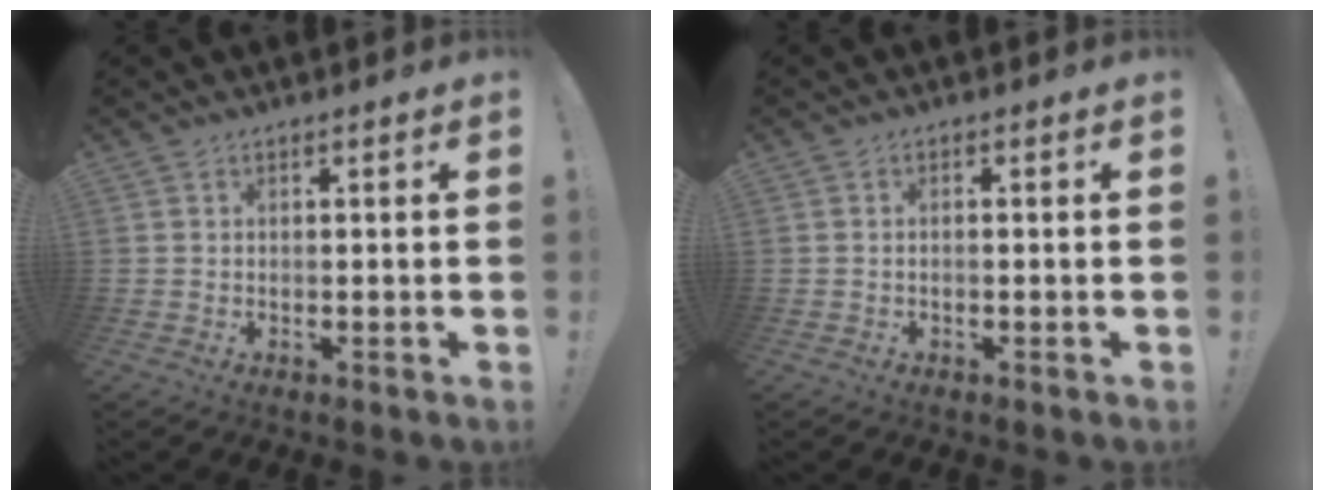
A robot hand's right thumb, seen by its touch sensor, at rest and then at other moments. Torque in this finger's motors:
{"motor_torque": [-0.06, -0.21, -0.05, 0.12, -0.01]}